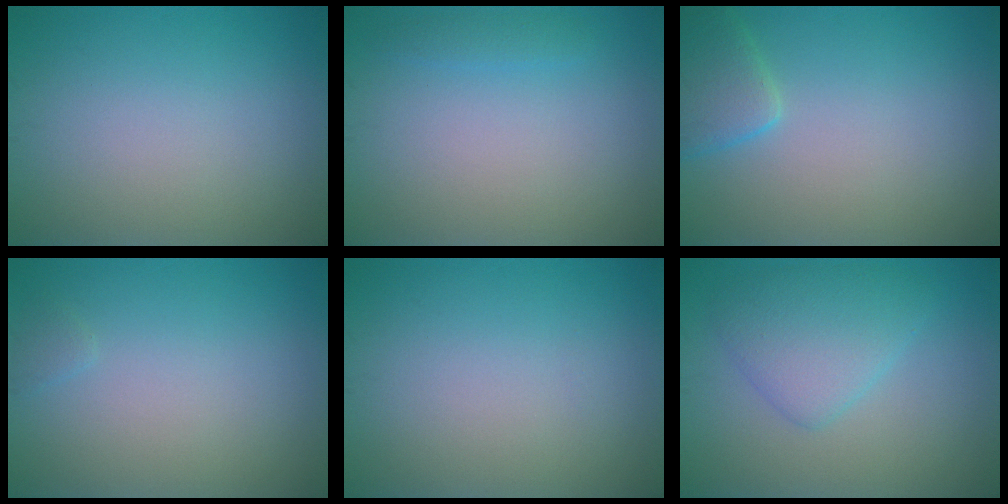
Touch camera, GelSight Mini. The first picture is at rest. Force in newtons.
{"total": 1.0, "press": 1.0, "slide": 0.1}
{"total": 2.9, "press": 2.9, "slide": 0.1}
{"total": 0.6, "press": 0.6, "slide": 0.1}
{"total": 0.0}
{"total": 3.9, "press": 3.9, "slide": 0.1}